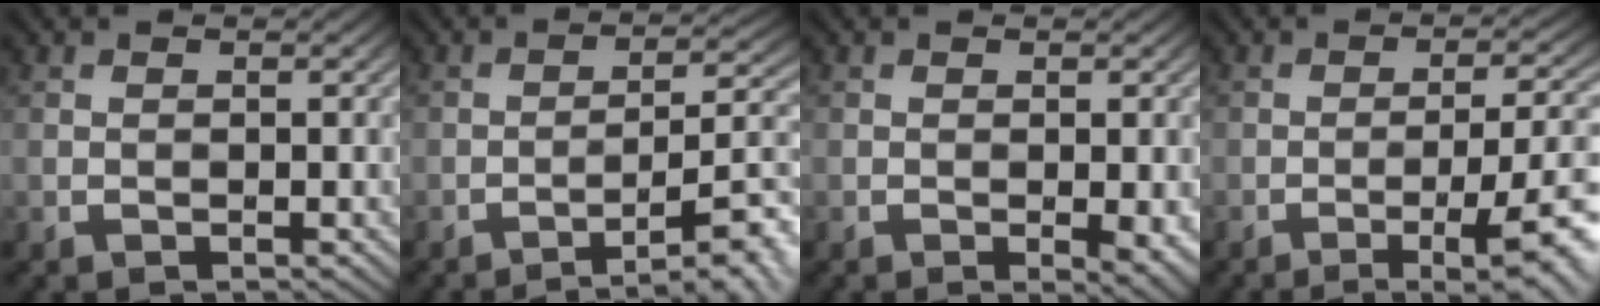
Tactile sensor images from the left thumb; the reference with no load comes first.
{"total": 9.4, "force": [-5.4, 2.2, 7.4], "torque": [-0.108, 0.010, -0.076]}
{"total": 2.7, "force": [-0.7, 0.6, 2.6], "torque": [-0.041, -0.007, -0.009]}
{"total": 9.1, "force": [-3.4, 2.1, 8.1], "torque": [-0.121, -0.003, -0.045]}